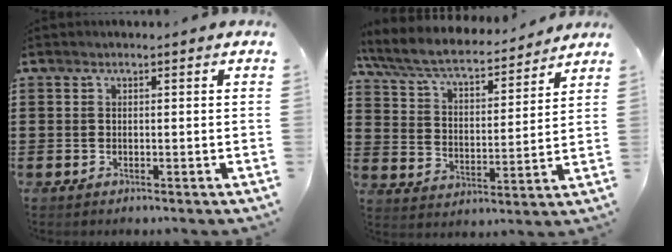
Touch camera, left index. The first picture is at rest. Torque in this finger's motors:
{"motor_torque": [1.20, -0.94, 0.40, 0.21]}